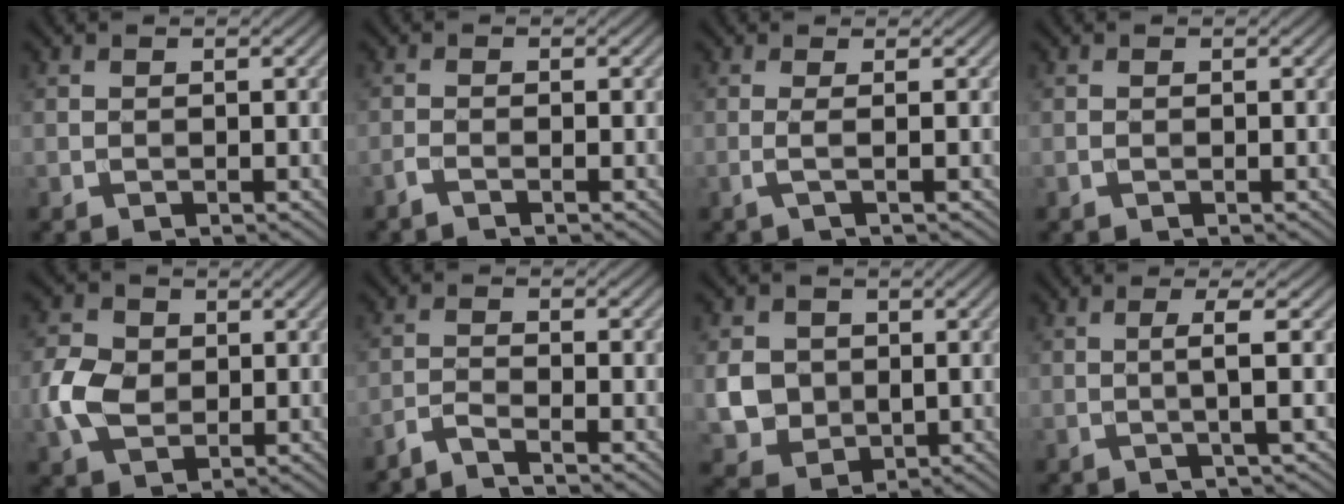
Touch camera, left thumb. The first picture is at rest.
{"total": 1.2, "force": [-0.9, 0.0, 0.7], "torque": [-0.014, 0.001, -0.026]}
{"total": 1.8, "force": [0.0, 0.3, 1.8], "torque": [-0.034, 0.003, -0.011]}
{"total": 0.0}
{"total": 5.7, "force": [-0.1, 4.4, 3.6], "torque": [-0.094, 0.003, -0.006]}
{"total": 2.7, "force": [-2.3, 0.2, 1.5], "torque": [-0.024, -0.004, -0.062]}
{"total": 5.8, "force": [0.4, 5.1, 2.7], "torque": [-0.073, -0.008, 0.007]}
{"total": 3.1, "force": [0.2, 0.0, 3.1], "torque": [-0.055, 0.009, -0.005]}